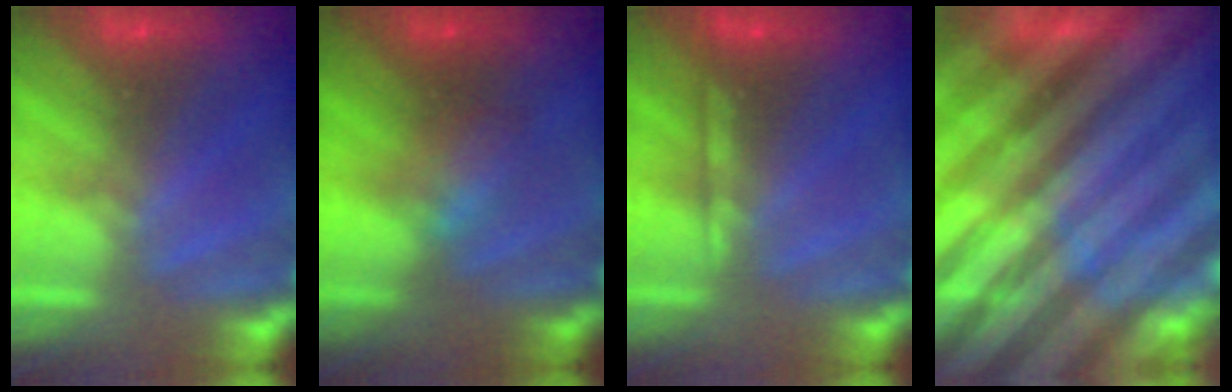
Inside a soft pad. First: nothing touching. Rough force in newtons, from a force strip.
{"total": 2.3}
{"total": 2.2}
{"total": 7.6}